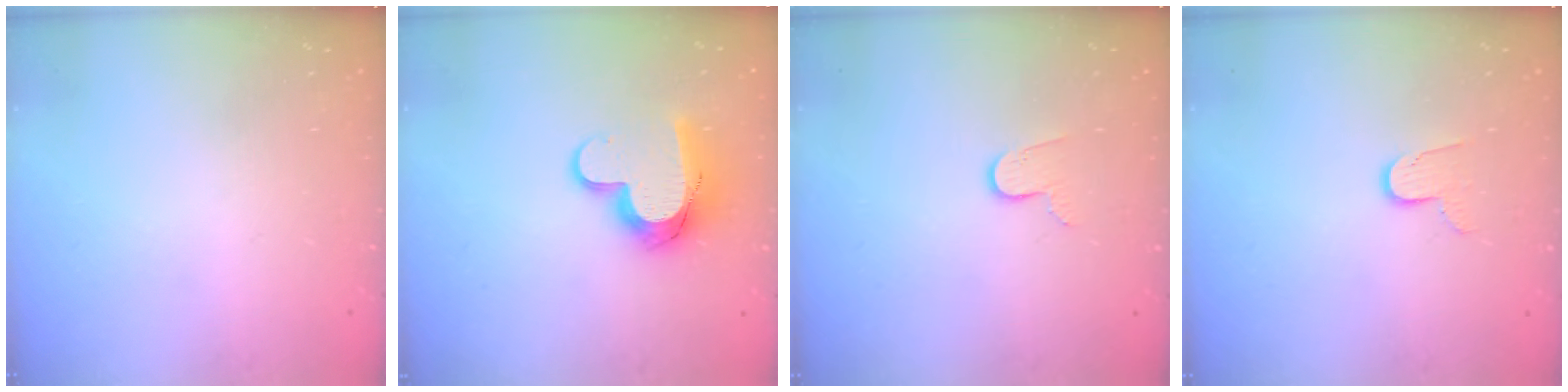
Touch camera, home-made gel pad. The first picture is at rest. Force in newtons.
{"total": 12.4, "press": 12.4, "slide": 0.6}
{"total": 6.0, "press": 6.0, "slide": 0.5}
{"total": 7.2, "press": 7.2, "slide": 0.6}